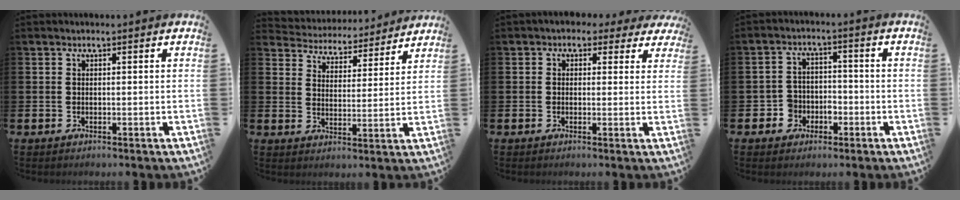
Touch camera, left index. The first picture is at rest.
{"total": 4.4, "force": [4.2, 1.3, -0.4], "torque": [-0.017, -0.043, 0.067]}
{"total": 1.9, "force": [1.0, 1.5, 0.3], "torque": [-0.012, 0.002, 0.014]}
{"total": 3.9, "force": [-1.9, 3.4, 0.5], "torque": [-0.028, 0.009, -0.039]}